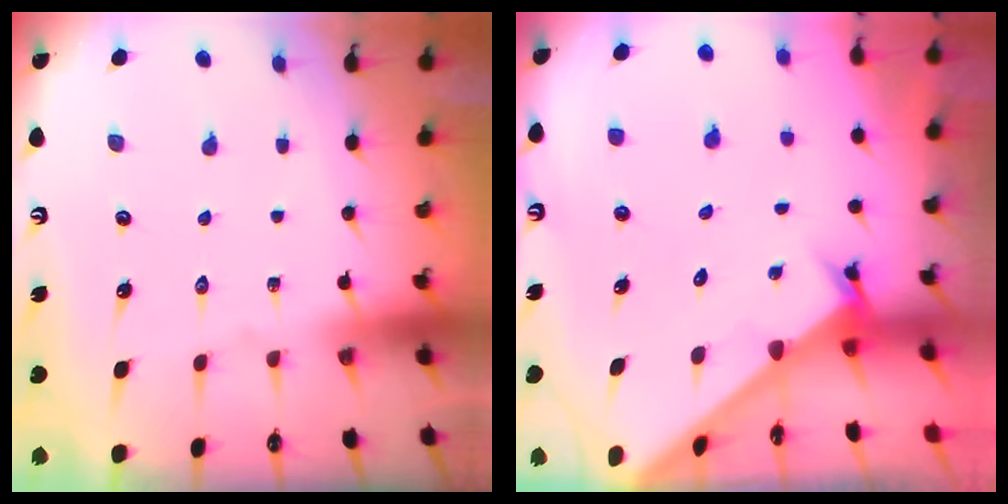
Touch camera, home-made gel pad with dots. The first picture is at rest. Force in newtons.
{"total": 2.4, "press": 2.4, "slide": 0.1}